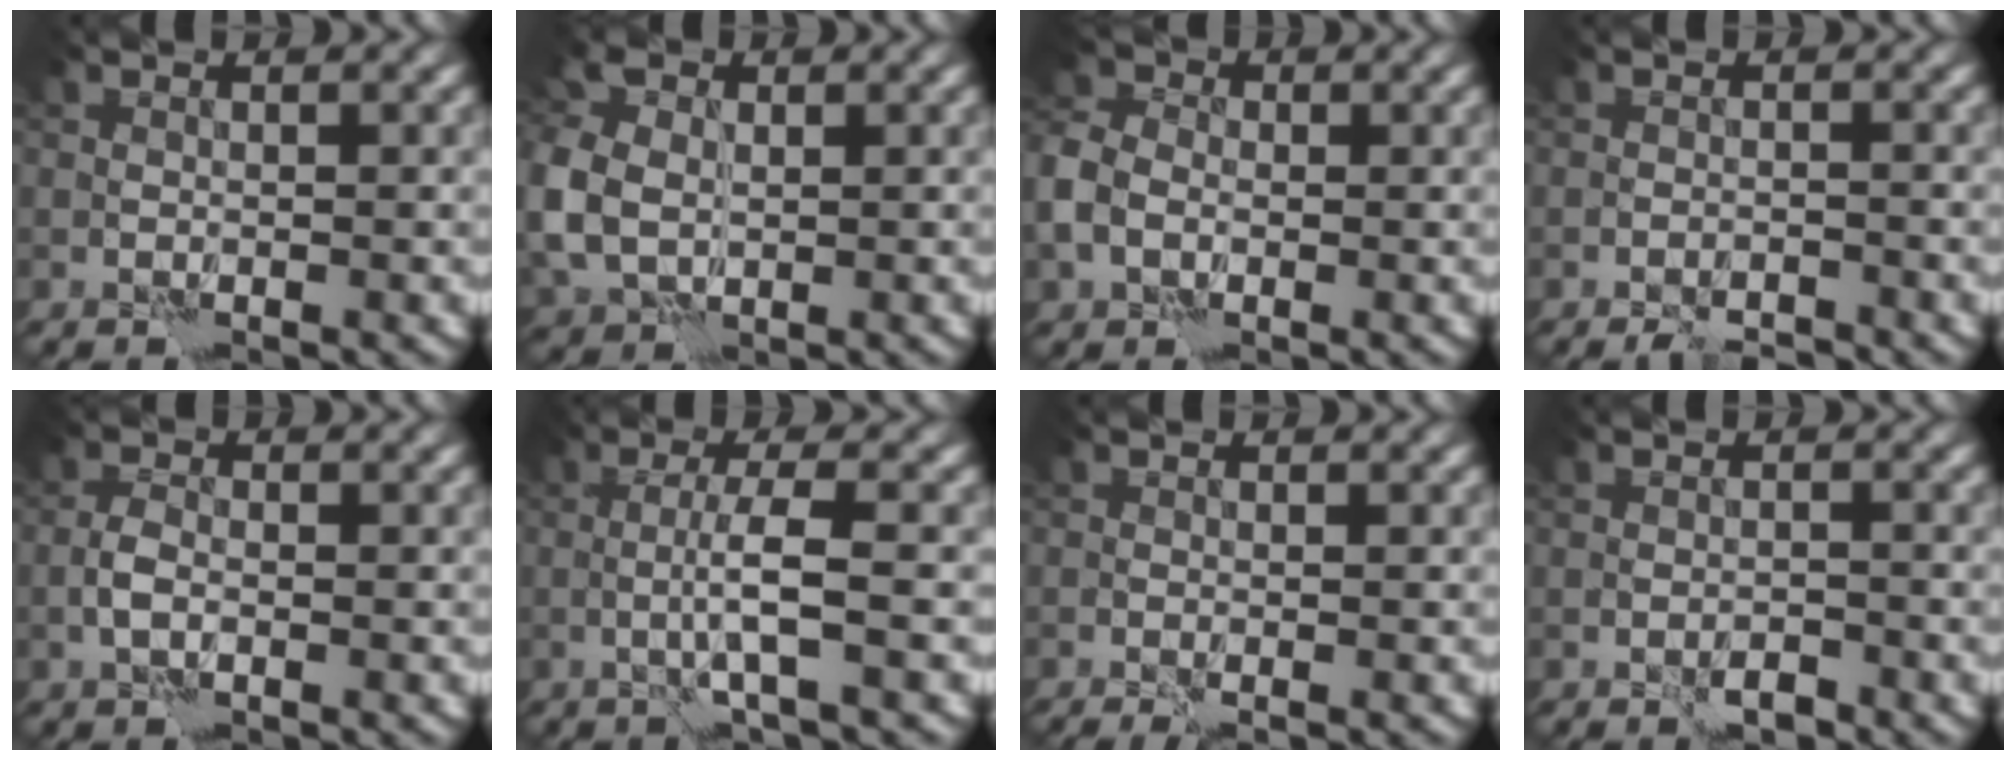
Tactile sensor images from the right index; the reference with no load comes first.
{"total": 6.5, "force": [0.1, 4.9, 4.3], "torque": [-0.123, 0.000, -0.002]}
{"total": 4.5, "force": [-1.1, 3.5, 2.7], "torque": [-0.077, -0.005, -0.025]}
{"total": 2.6, "force": [-2.4, 0.4, 0.8], "torque": [-0.011, -0.002, -0.039]}
{"total": 1.5, "force": [-0.5, 0.6, 1.2], "torque": [-0.023, 0.003, -0.014]}
{"total": 2.9, "force": [-0.2, -0.1, 2.9], "torque": [-0.050, 0.002, -0.010]}
{"total": 1.3, "force": [-0.9, 0.0, 1.0], "torque": [-0.023, -0.006, -0.015]}
{"total": 1.2, "force": [-0.9, 0.4, 0.5], "torque": [-0.002, 0.003, -0.016]}